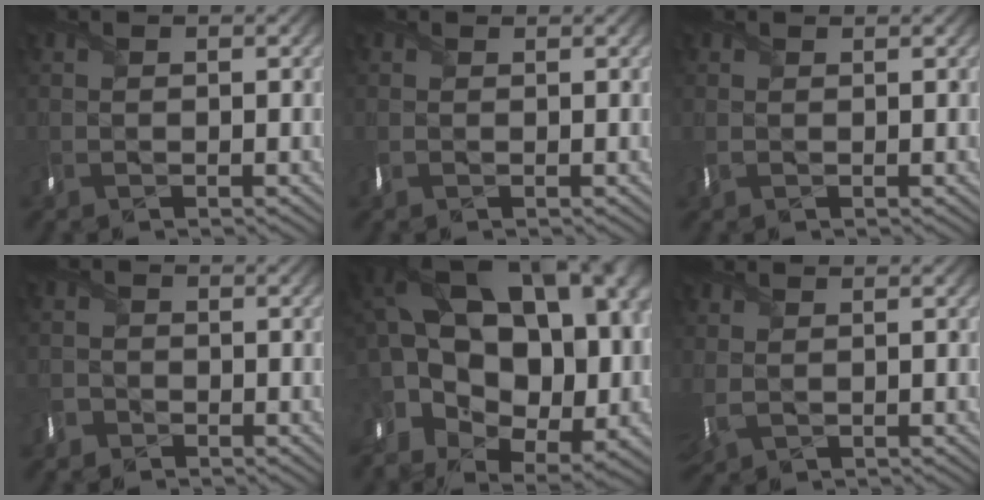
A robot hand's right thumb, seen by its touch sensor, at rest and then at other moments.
{"total": 0.0}
{"total": 0.0}
{"total": 1.7, "force": [-1.2, 0.7, -1.0], "torque": [0.027, -0.008, -0.031]}
{"total": 16.9, "force": [0.1, 11.3, 12.6], "torque": [-0.222, -0.013, 0.042]}
{"total": 1.7, "force": [0.5, 0.9, 1.4], "torque": [-0.040, -0.004, 0.013]}